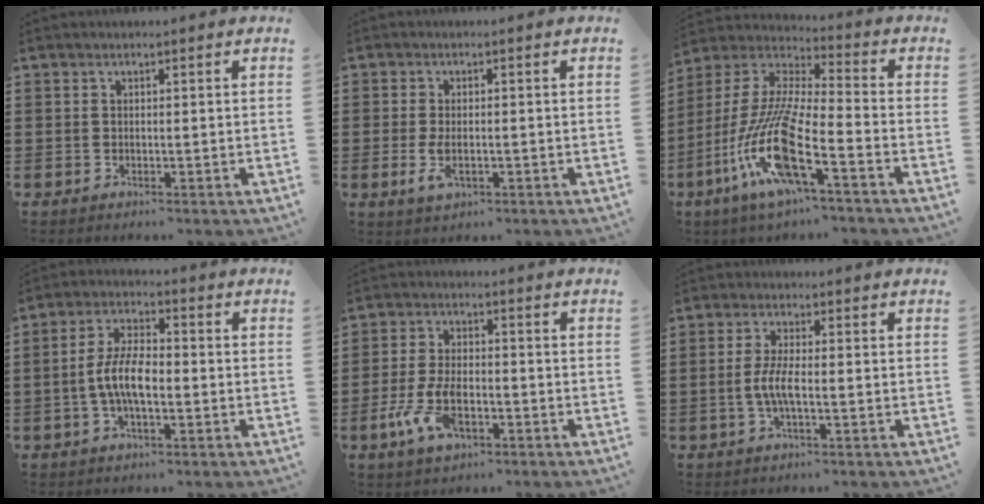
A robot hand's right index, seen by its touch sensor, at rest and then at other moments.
{"total": 3.2, "force": [-0.7, 1.5, 2.8], "torque": [-0.066, -0.006, -0.017]}
{"total": 14.7, "force": [-8.3, 1.7, 12.0], "torque": [-0.262, -0.015, -0.162]}
{"total": 7.2, "force": [-1.4, 2.9, 6.4], "torque": [-0.146, -0.002, -0.033]}
{"total": 7.7, "force": [-3.0, 3.7, 6.1], "torque": [-0.147, -0.006, -0.060]}
{"total": 4.5, "force": [-1.0, 0.9, 4.3], "torque": [-0.103, -0.008, -0.028]}